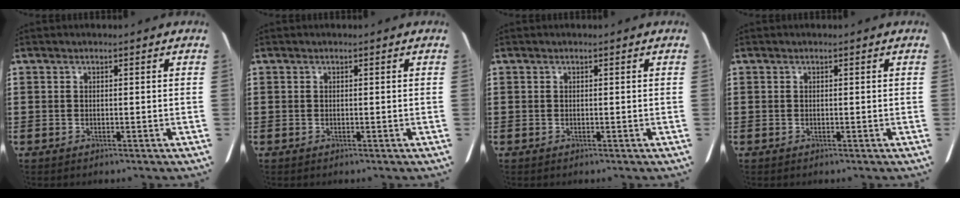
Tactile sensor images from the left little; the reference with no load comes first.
{"total": 0.0}
{"total": 0.0}
{"total": 0.0}